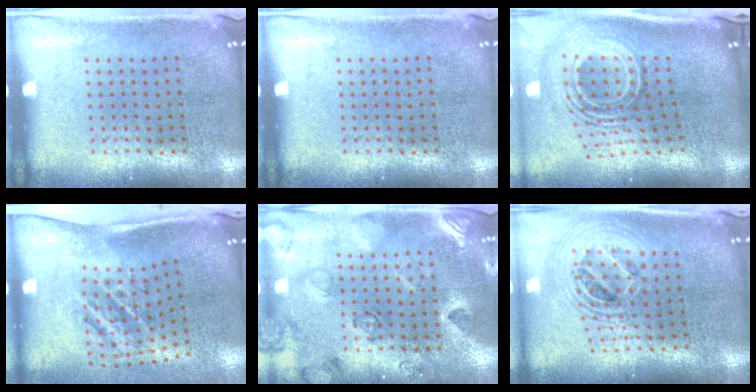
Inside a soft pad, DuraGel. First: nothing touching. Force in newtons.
{"total": 0.0}
{"total": 3.2, "press": 2.0, "slide": 2.5}
{"total": 2.2, "press": 1.3, "slide": 1.9}
{"total": 2.3, "press": 2.1, "slide": 1.0}
{"total": 2.2, "press": 1.7, "slide": 1.4}